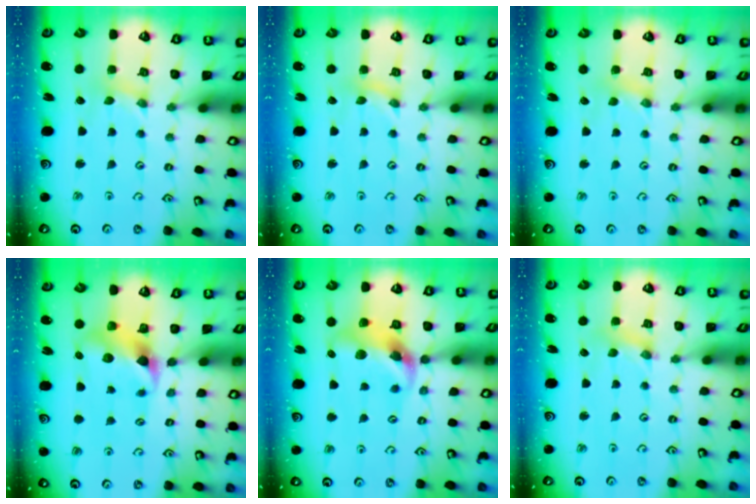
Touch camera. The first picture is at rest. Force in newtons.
{"total": 0.0}
{"total": 1.3, "press": 1.3, "slide": 0.2}
{"total": 7.3, "press": 7.2, "slide": 0.9}
{"total": 12.7, "press": 12.5, "slide": 1.9}
{"total": 1.5, "press": 1.5, "slide": 0.1}